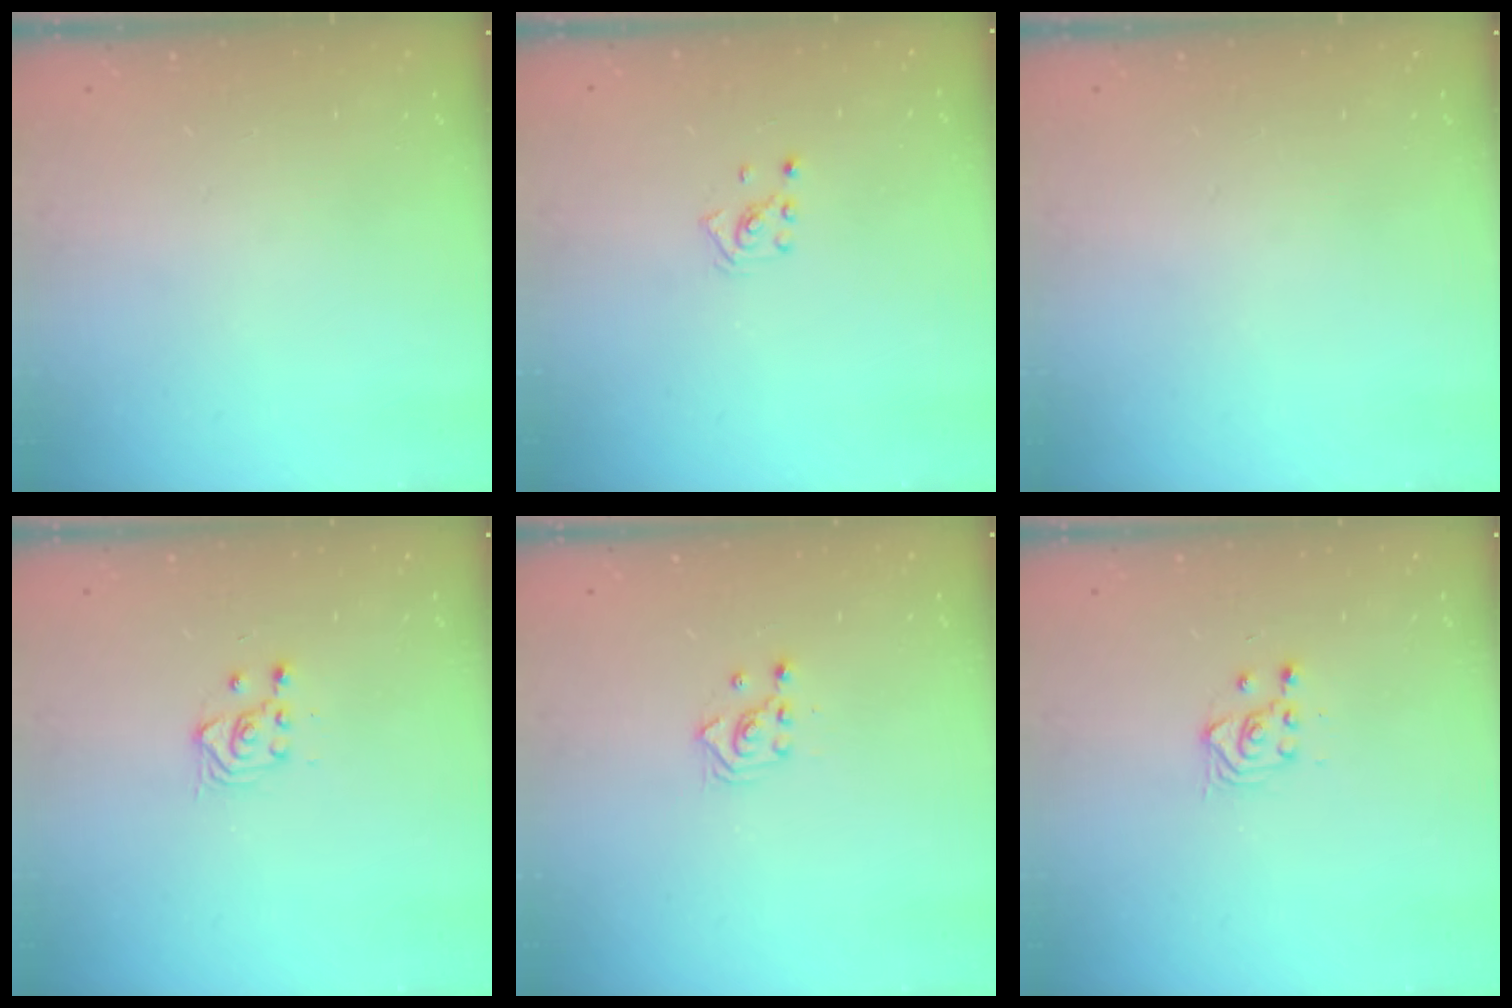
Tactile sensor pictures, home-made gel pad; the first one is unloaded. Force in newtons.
{"total": 2.0, "press": 2.0, "slide": 0.6}
{"total": 0.0}
{"total": 3.6, "press": 3.3, "slide": 1.4}
{"total": 2.3, "press": 2.3, "slide": 0.3}
{"total": 3.6, "press": 3.3, "slide": 1.4}